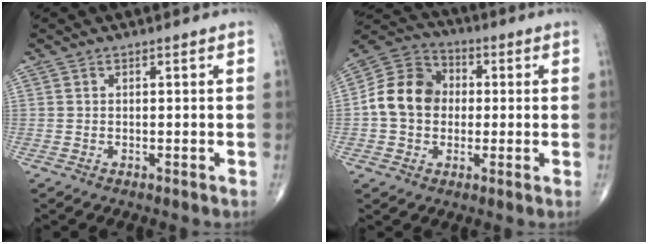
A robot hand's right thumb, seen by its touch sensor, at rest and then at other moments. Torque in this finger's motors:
{"motor_torque": [0.99, 2.42, 0.22, -0.02, 0.08]}